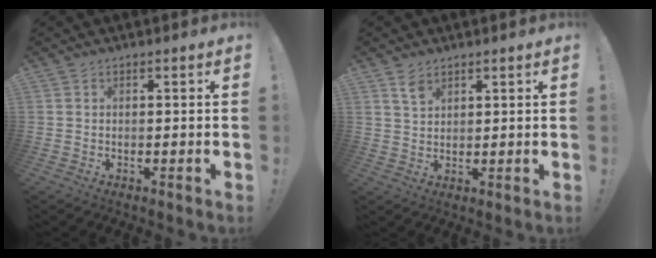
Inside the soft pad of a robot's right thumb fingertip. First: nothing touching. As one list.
[{"total": 4.0, "force": [2.8, 2.1, 1.9], "torque": [-0.022, -0.018, 0.050]}]